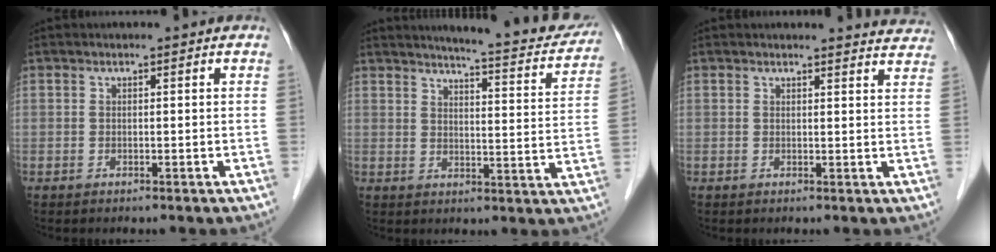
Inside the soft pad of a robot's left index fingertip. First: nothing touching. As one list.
[{"total": 15.4, "force": [14.3, 1.4, 5.6], "torque": [-0.068, -0.042, 0.161]}, {"total": 5.1, "force": [5.1, 0.6, 0.3], "torque": [0.003, -0.019, 0.031]}]